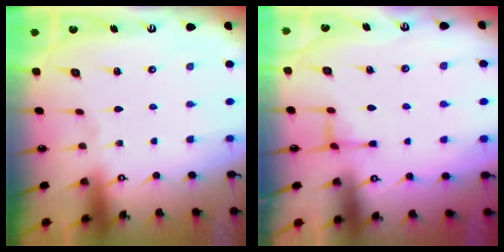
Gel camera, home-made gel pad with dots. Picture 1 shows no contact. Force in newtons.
{"total": 4.0, "press": 3.9, "slide": 0.7}